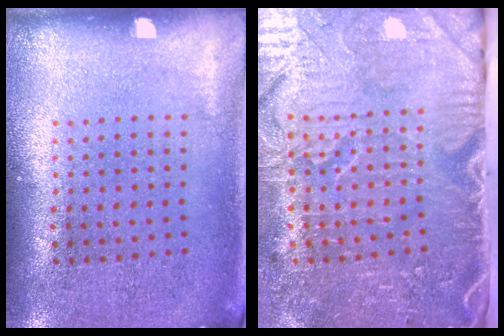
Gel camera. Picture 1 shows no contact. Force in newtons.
{"total": 5.3, "press": 4.4, "slide": 2.9}